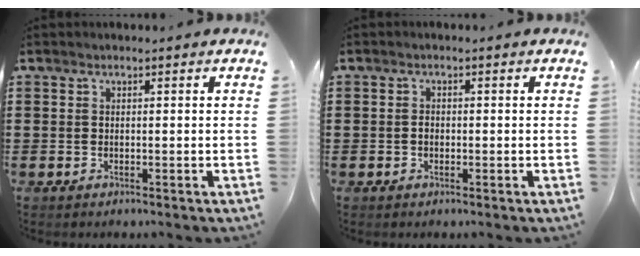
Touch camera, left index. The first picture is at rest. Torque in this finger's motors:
{"motor_torque": [0.22, 0.20, 0.06, 0.01]}